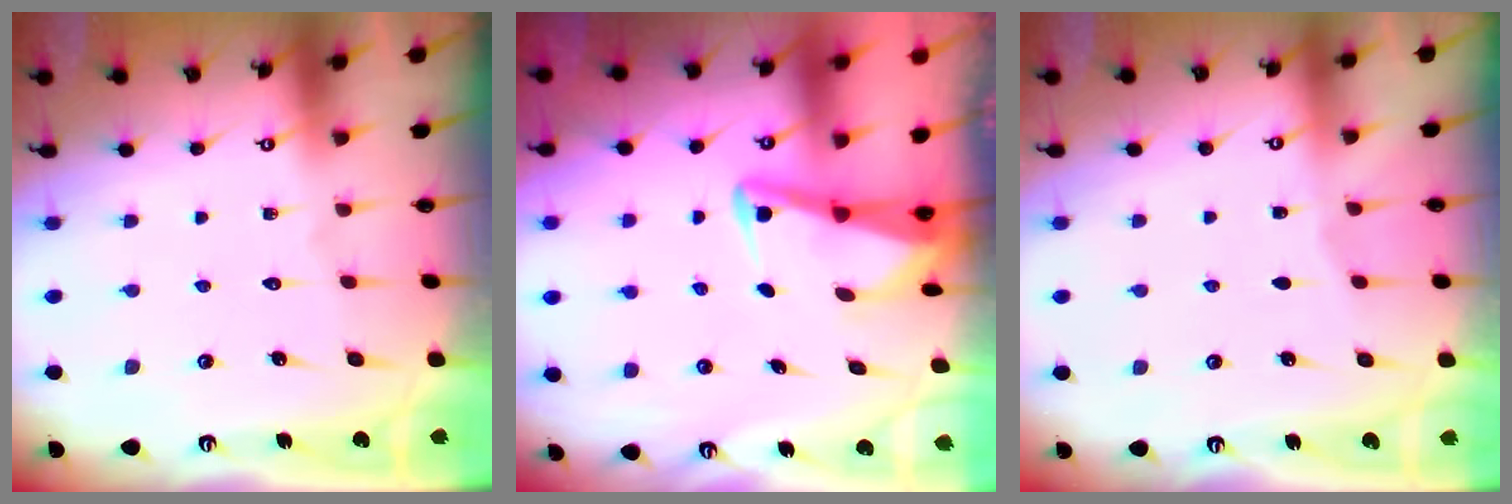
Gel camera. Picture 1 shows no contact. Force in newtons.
{"total": 3.3, "press": 3.3, "slide": 0.3}
{"total": 1.6, "press": 1.5, "slide": 0.3}